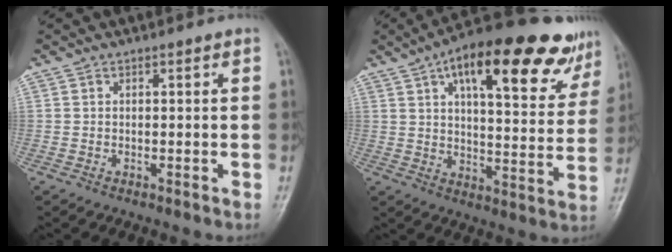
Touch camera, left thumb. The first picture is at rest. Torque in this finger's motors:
{"motor_torque": [1.26, 1.26, 1.63, -1.13, 0.16]}